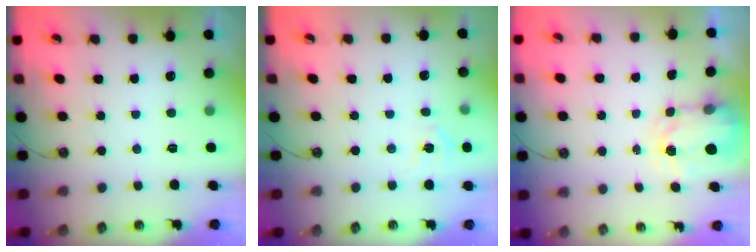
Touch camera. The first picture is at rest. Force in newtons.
{"total": 5.6, "press": 5.6, "slide": 0.5}
{"total": 3.5, "press": 3.5, "slide": 0.5}